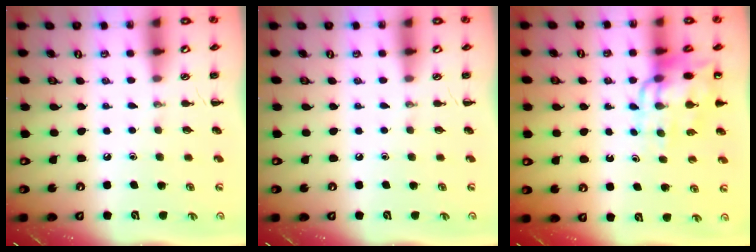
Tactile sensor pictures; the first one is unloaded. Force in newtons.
{"total": 0.0}
{"total": 12.4, "press": 12.0, "slide": 3.0}